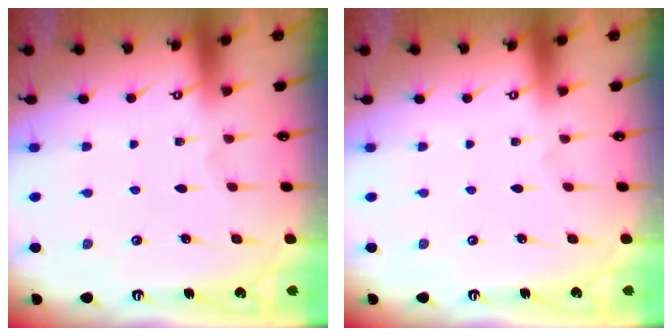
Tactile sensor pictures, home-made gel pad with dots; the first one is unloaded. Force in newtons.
{"total": 0.0}